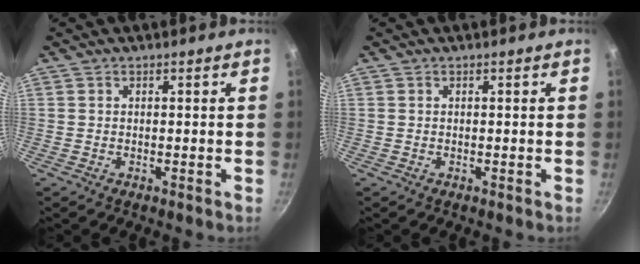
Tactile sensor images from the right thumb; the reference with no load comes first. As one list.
[{"total": 0.0}]